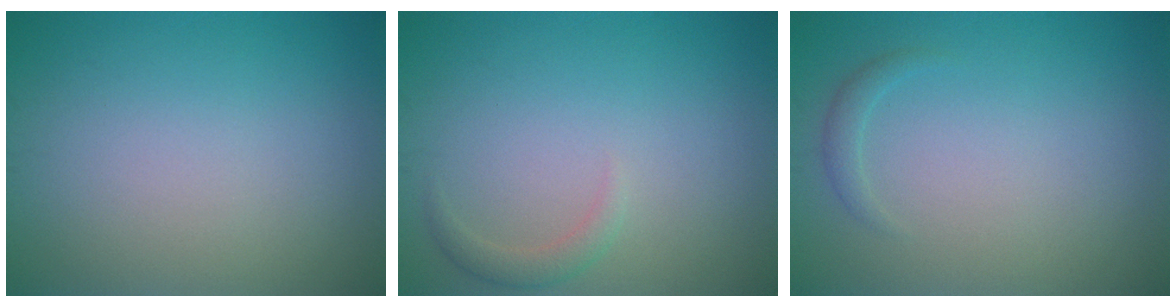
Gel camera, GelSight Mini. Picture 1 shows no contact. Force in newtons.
{"total": 1.3, "press": 1.3, "slide": 0.1}
{"total": 0.9, "press": 0.9, "slide": 0.0}